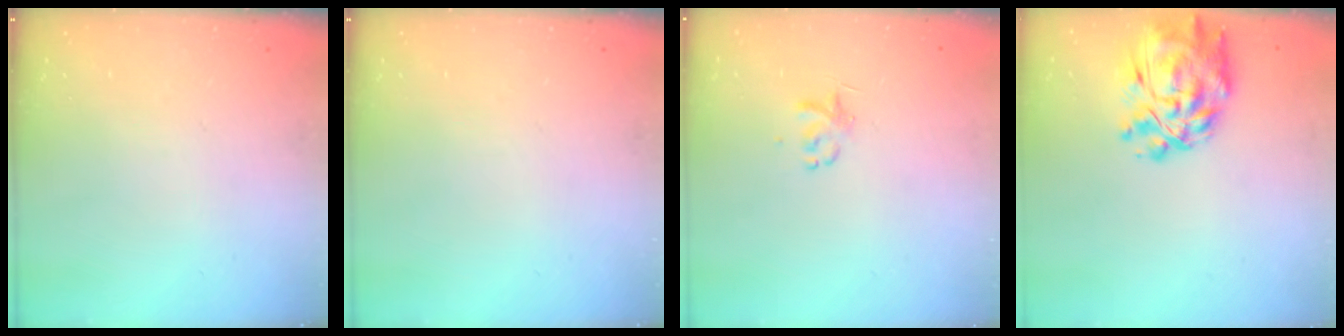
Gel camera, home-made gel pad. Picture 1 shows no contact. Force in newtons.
{"total": 0.0}
{"total": 2.6, "press": 2.6, "slide": 0.5}
{"total": 13.9, "press": 13.1, "slide": 4.7}